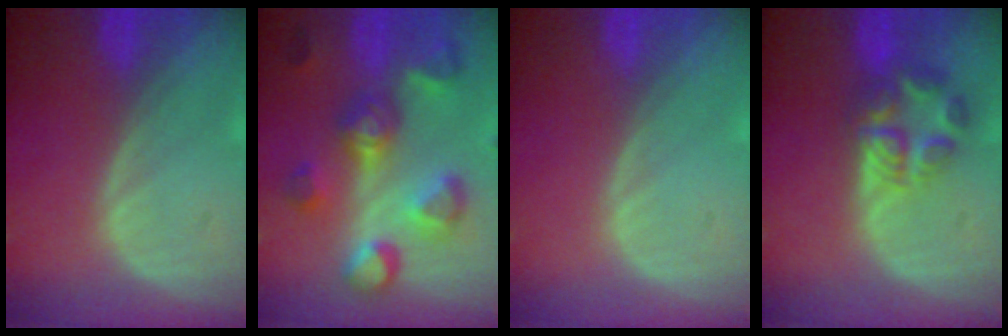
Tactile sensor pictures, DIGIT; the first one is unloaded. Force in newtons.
{"total": 9.0, "press": 9.0, "slide": 0.6}
{"total": 0.0}
{"total": 6.0, "press": 6.0, "slide": 0.5}